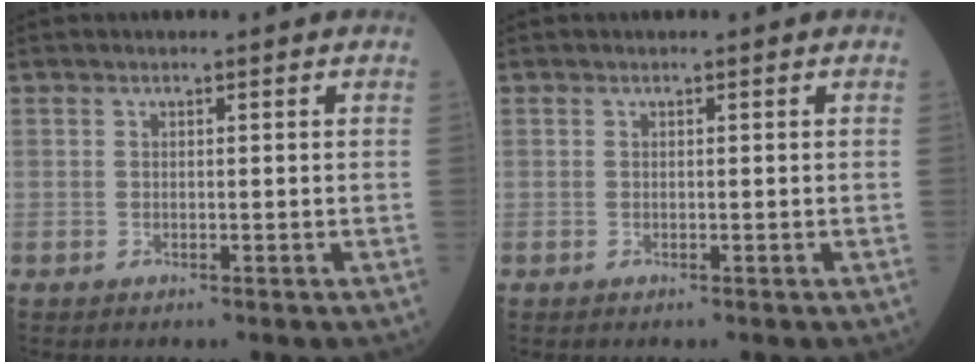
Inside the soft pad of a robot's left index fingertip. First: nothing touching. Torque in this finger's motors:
{"motor_torque": [0.00, 0.00, 0.00, 0.00]}